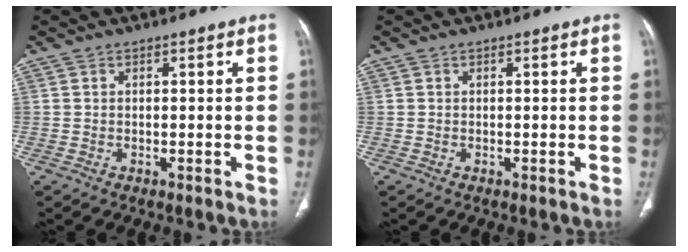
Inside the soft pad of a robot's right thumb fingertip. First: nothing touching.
{"total": 0.0}